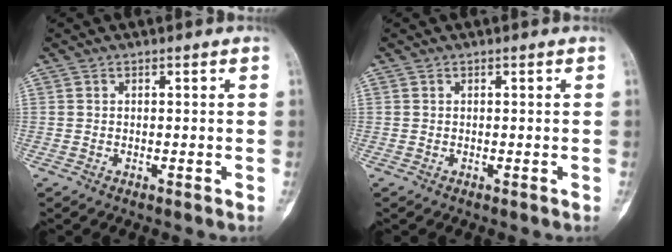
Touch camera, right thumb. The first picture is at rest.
{"total": 0.0}